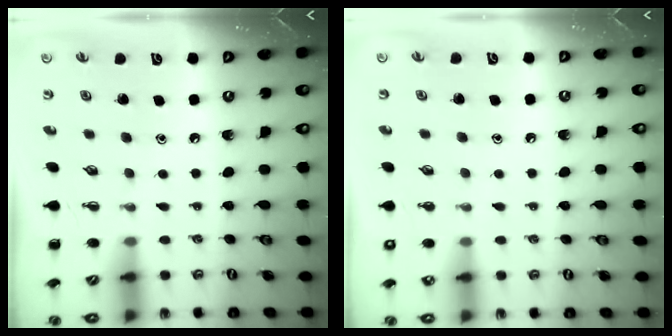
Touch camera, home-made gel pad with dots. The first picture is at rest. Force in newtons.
{"total": 2.1, "press": 2.0, "slide": 0.6}